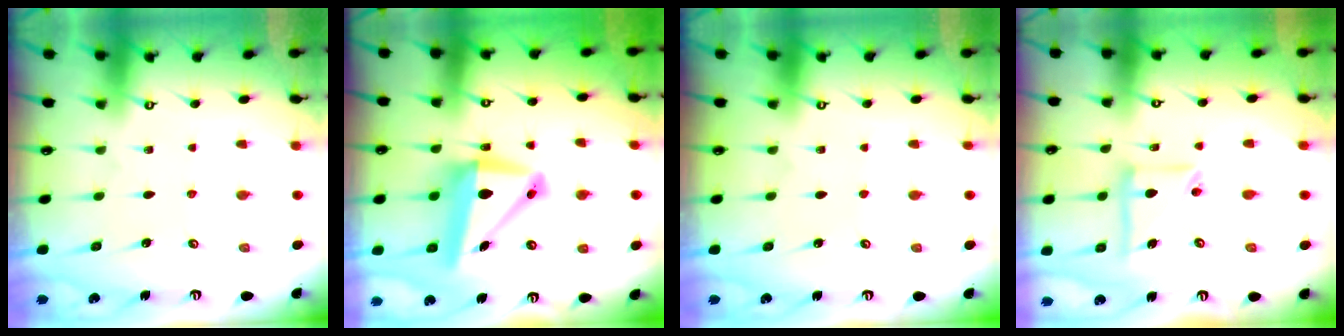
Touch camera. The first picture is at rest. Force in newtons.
{"total": 11.4, "press": 11.0, "slide": 3.0}
{"total": 0.0}
{"total": 12.0, "press": 11.8, "slide": 1.8}